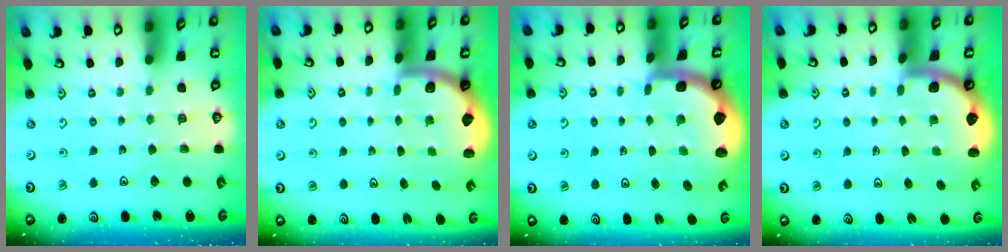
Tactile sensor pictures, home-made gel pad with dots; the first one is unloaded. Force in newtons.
{"total": 2.0, "press": 2.0, "slide": 0.5}
{"total": 2.7, "press": 2.2, "slide": 1.5}
{"total": 1.6, "press": 1.6, "slide": 0.1}